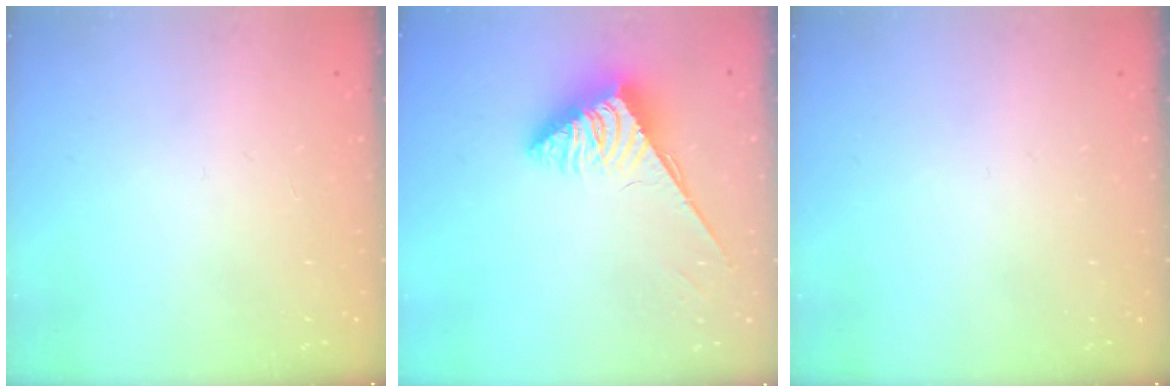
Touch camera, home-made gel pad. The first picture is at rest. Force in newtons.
{"total": 3.8, "press": 3.7, "slide": 0.6}
{"total": 0.0}